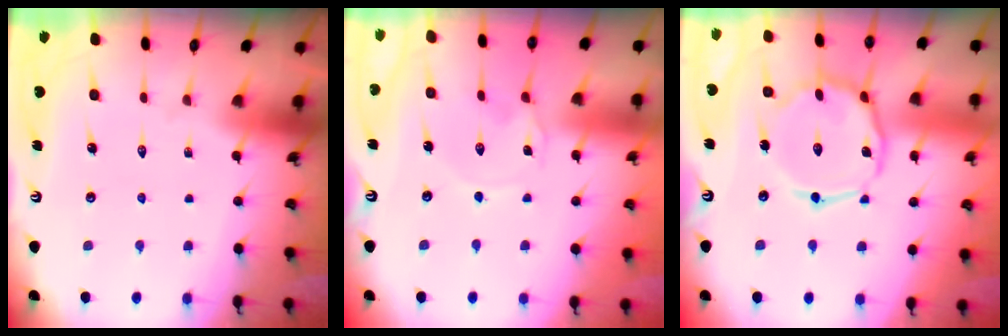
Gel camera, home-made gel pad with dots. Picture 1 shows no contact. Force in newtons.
{"total": 2.5, "press": 2.5, "slide": 0.4}
{"total": 14.0, "press": 13.9, "slide": 0.9}